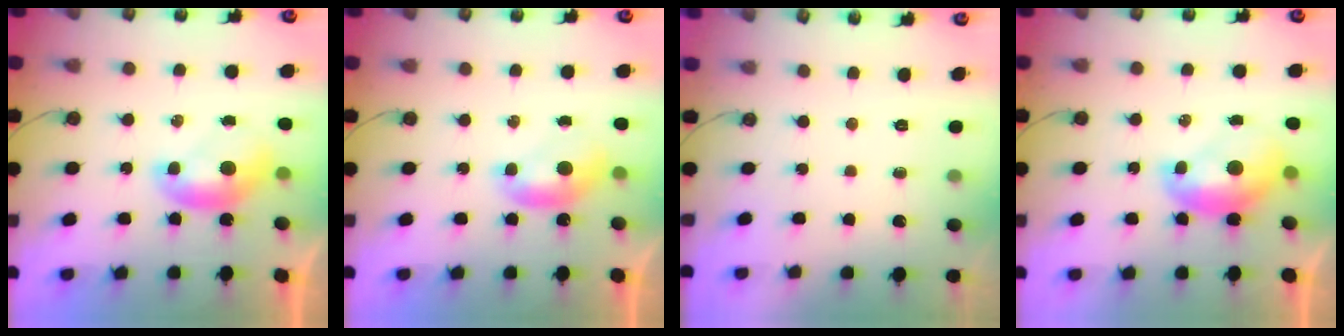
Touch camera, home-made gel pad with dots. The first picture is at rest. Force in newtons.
{"total": 0.0}
{"total": 0.0}
{"total": 2.1, "press": 2.1, "slide": 0.3}